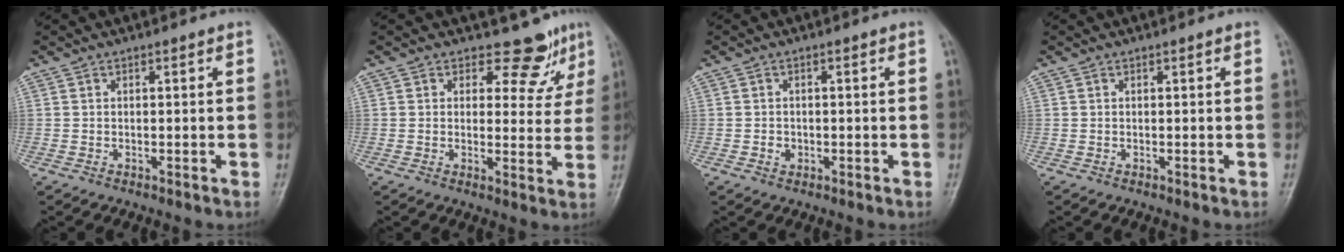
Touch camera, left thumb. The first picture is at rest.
{"total": 6.6, "force": [5.2, 4.0, 1.0], "torque": [0.021, -0.039, 0.054]}
{"total": 1.6, "force": [-0.4, 1.4, 0.6], "torque": [-0.005, 0.004, -0.007]}
{"total": 0.0}